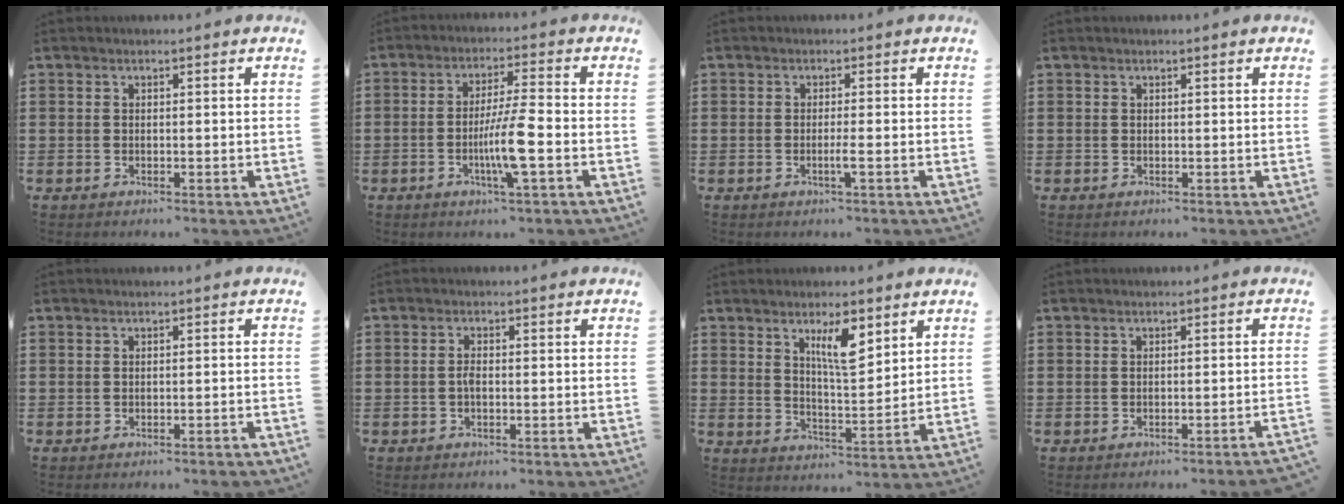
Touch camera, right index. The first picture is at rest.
{"total": 7.6, "force": [-2.2, 0.2, 7.3], "torque": [-0.141, -0.015, -0.046]}
{"total": 1.9, "force": [-0.6, -0.2, 1.7], "torque": [-0.029, -0.004, -0.012]}
{"total": 0.0}
{"total": 0.8, "force": [-0.8, 0.1, 0.0], "torque": [-0.004, -0.001, -0.016]}
{"total": 1.6, "force": [-0.4, 0.5, 1.4], "torque": [-0.028, 0.001, -0.009]}
{"total": 7.1, "force": [4.0, 2.1, 5.5], "torque": [-0.093, -0.008, 0.064]}
{"total": 1.3, "force": [-1.1, -0.3, 0.6], "torque": [-0.011, -0.001, -0.021]}